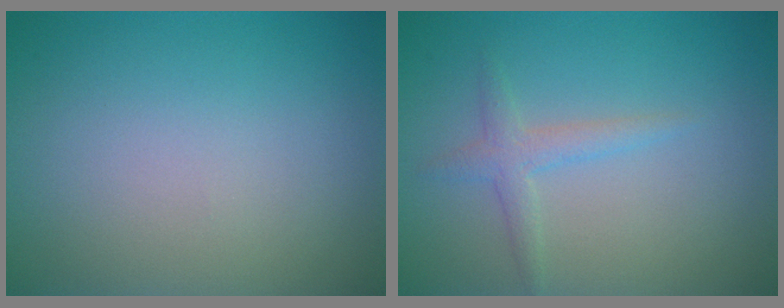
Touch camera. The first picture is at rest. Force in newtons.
{"total": 1.8, "press": 1.8, "slide": 0.1}